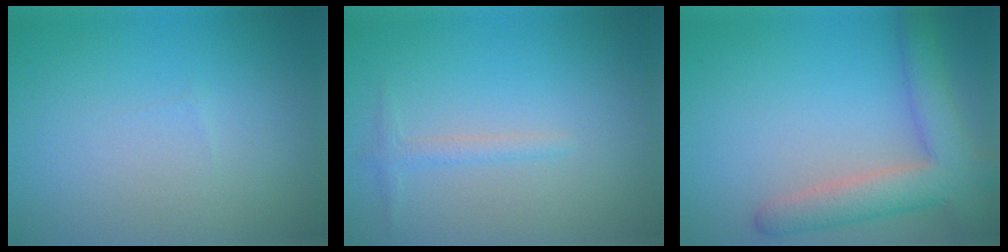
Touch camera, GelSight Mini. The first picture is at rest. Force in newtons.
{"total": 1.1, "press": 1.1, "slide": 0.1}
{"total": 5.8, "press": 5.7, "slide": 0.6}